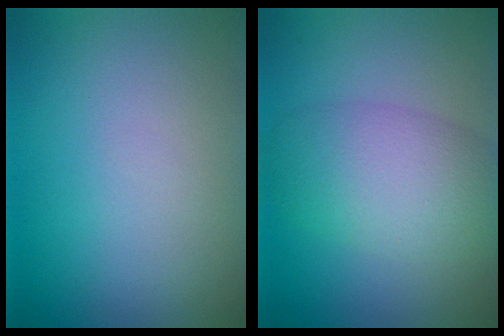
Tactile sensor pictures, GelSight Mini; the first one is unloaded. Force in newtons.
{"total": 6.1, "press": 6.1, "slide": 0.1}